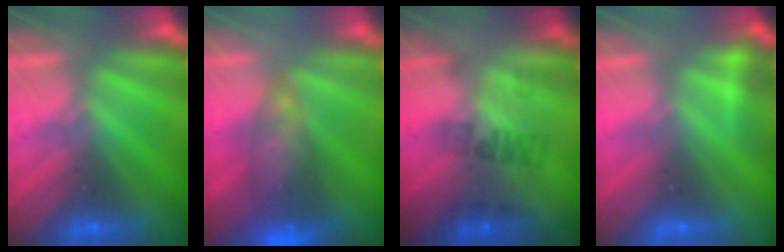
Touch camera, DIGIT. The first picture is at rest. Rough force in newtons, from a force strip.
{"total": 7.3}
{"total": 2.3}
{"total": 2.9}